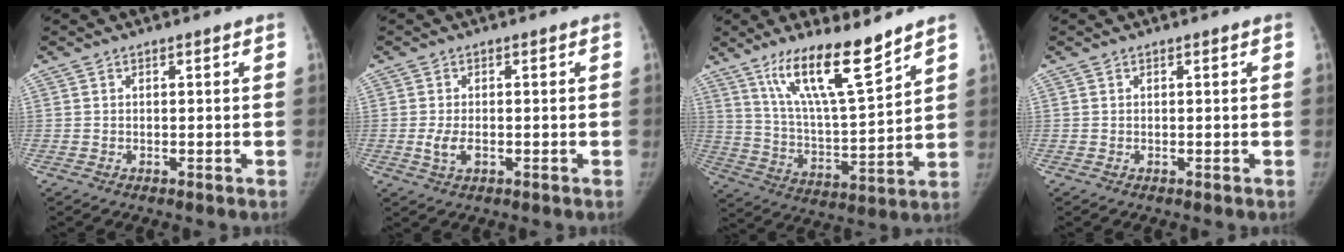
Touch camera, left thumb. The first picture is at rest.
{"total": 3.2, "force": [-0.7, 1.7, 2.6], "torque": [-0.057, -0.004, -0.013]}
{"total": 15.6, "force": [10.9, 2.9, 10.8], "torque": [-0.175, -0.070, 0.206]}
{"total": 0.0}